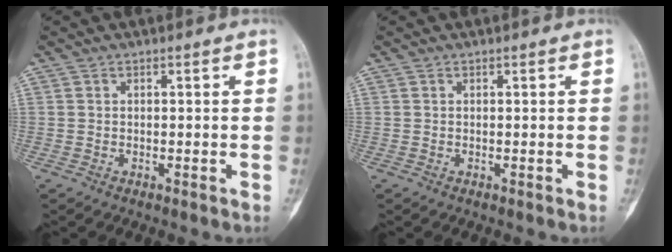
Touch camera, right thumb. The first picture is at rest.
{"total": 0.0}